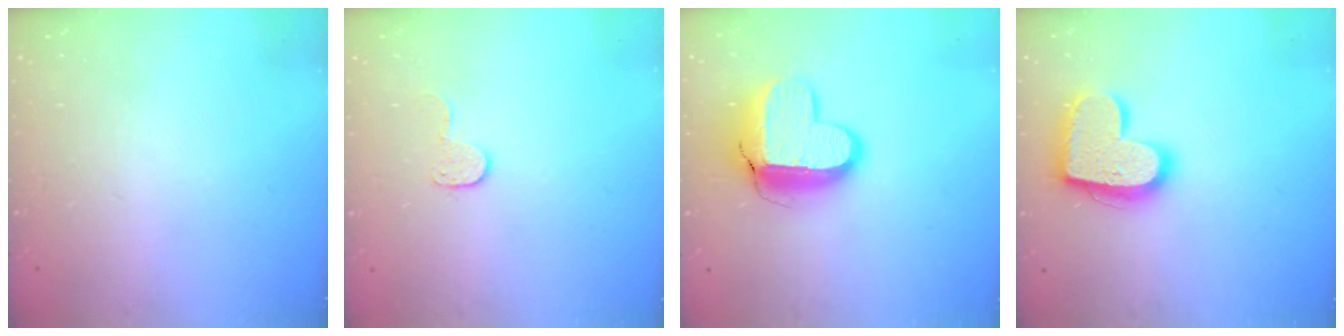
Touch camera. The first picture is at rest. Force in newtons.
{"total": 6.4, "press": 6.4, "slide": 0.4}
{"total": 12.4, "press": 12.4, "slide": 1.0}
{"total": 17.3, "press": 17.3, "slide": 1.1}